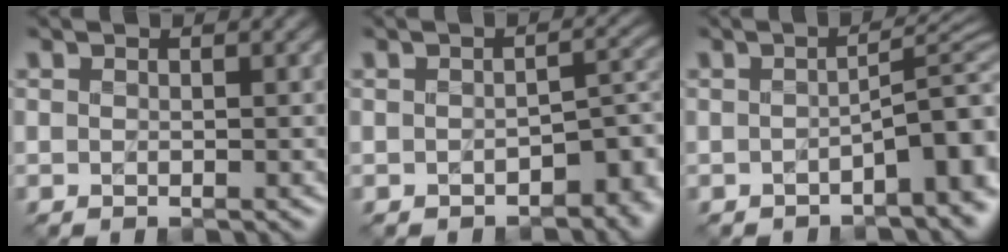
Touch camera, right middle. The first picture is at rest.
{"total": 3.8, "force": [-2.1, 1.8, 2.6], "torque": [-0.024, 0.002, -0.029]}
{"total": 6.4, "force": [-2.3, 2.0, 5.7], "torque": [-0.069, 0.006, -0.036]}